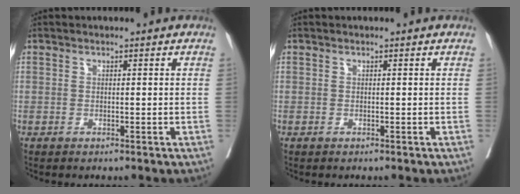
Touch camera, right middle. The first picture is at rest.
{"total": 0.0}